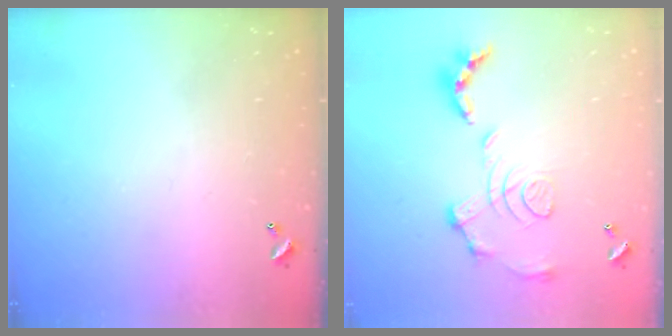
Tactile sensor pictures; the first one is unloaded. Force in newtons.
{"total": 1.5, "press": 0.8, "slide": 1.3}